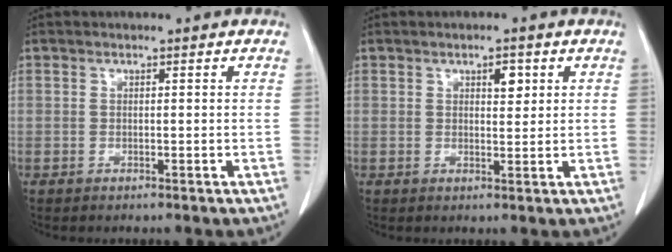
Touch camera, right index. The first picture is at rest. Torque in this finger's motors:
{"motor_torque": [0.01, 0.01, 0.00, 0.00]}